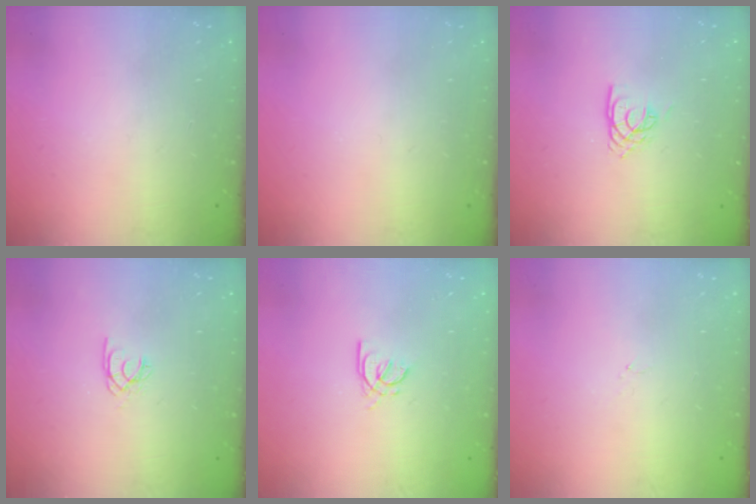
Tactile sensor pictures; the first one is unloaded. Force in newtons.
{"total": 0.0}
{"total": 5.1, "press": 5.1, "slide": 0.4}
{"total": 2.0, "press": 2.0, "slide": 0.4}
{"total": 2.1, "press": 2.0, "slide": 0.6}
{"total": 0.0}